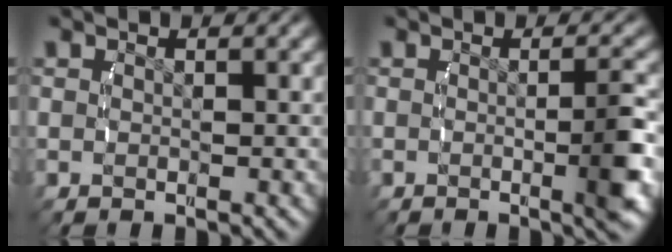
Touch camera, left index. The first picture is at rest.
{"total": 3.7, "force": [-0.8, 0.3, 3.6], "torque": [-0.048, 0.003, -0.017]}